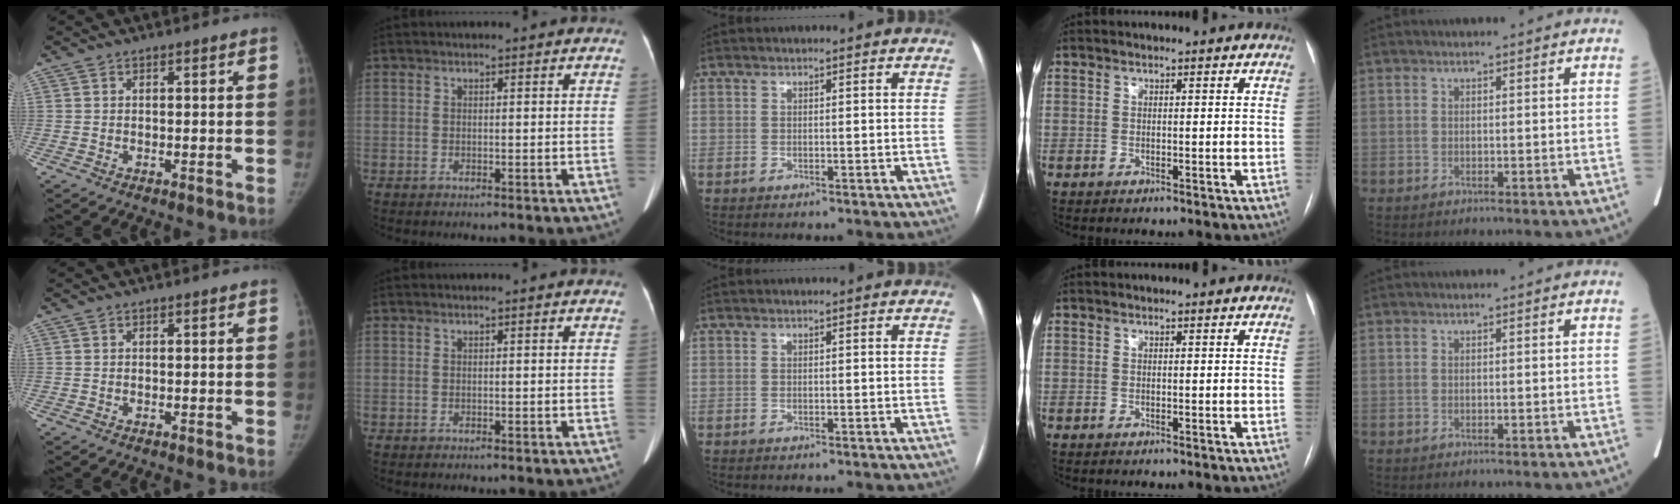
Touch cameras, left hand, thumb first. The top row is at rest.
{}